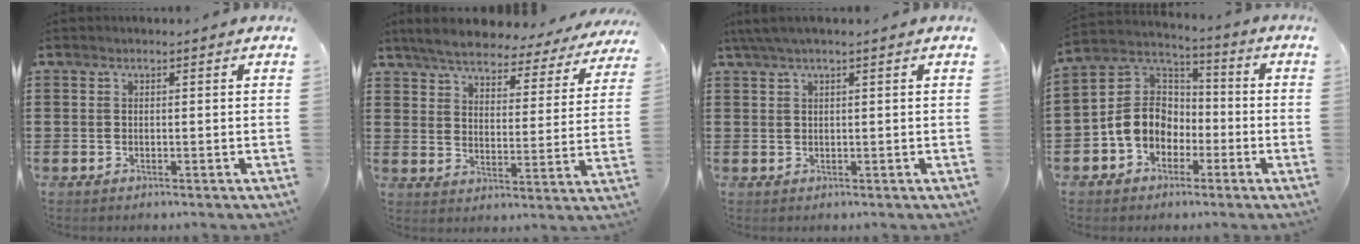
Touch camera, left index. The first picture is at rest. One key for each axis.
{"total": 5.6, "fx": 5.4, "fy": 0.7, "fz": 1.4, "tx": -0.055, "ty": -0.033, "tz": 0.091}
{"total": 1.8, "fx": 0.9, "fy": 0.1, "fz": 1.5, "tx": -0.029, "ty": 0.001, "tz": 0.017}
{"total": 8.5, "fx": -2.7, "fy": 7.2, "fz": 3.6, "tx": -0.112, "ty": 0.018, "tz": -0.060}